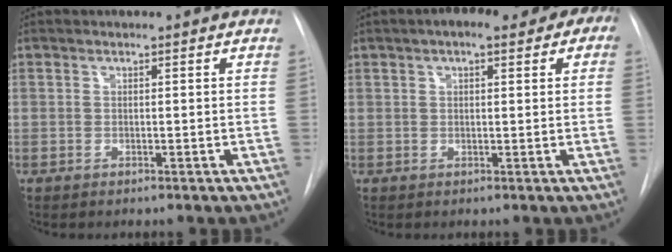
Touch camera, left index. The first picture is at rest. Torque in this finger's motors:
{"motor_torque": [0.87, -1.27, 0.06, 0.11]}